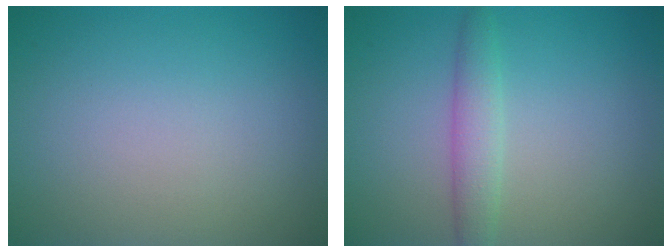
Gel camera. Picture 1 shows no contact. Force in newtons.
{"total": 2.4, "press": 2.4, "slide": 0.1}